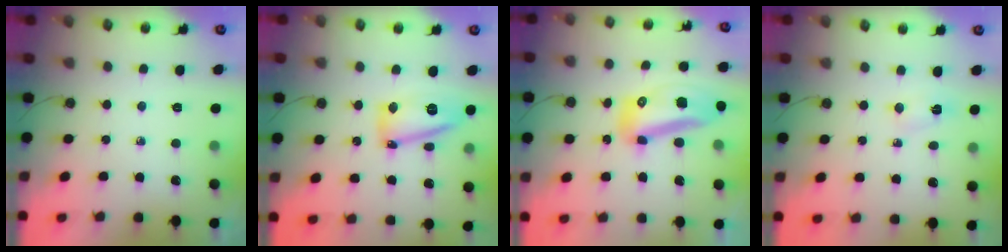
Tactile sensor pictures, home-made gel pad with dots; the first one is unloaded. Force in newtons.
{"total": 23.2, "press": 17.5, "slide": 15.3}
{"total": 14.2, "press": 14.2, "slide": 1.5}
{"total": 2.3, "press": 2.2, "slide": 0.4}